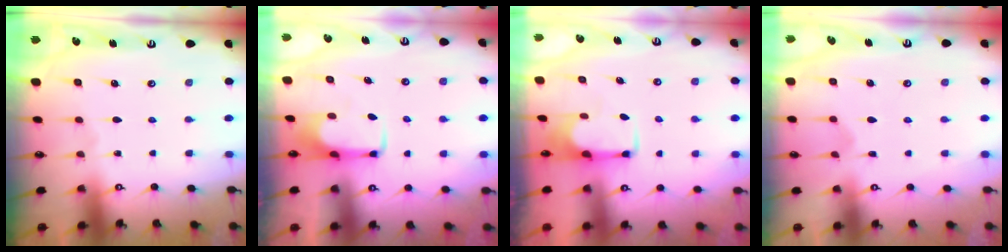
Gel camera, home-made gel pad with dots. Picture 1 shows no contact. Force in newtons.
{"total": 2.1, "press": 2.1, "slide": 0.4}
{"total": 1.8, "press": 1.6, "slide": 0.8}
{"total": 2.8, "press": 2.6, "slide": 1.2}